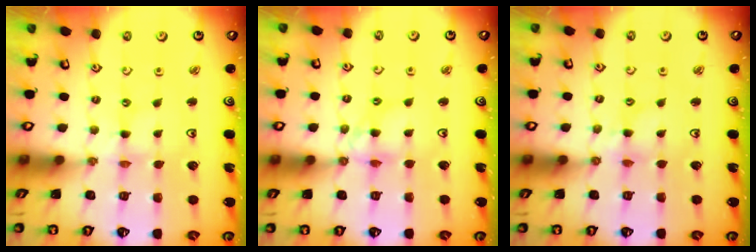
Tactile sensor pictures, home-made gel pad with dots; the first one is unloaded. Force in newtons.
{"total": 8.6, "press": 8.6, "slide": 0.6}
{"total": 3.5, "press": 3.5, "slide": 0.4}